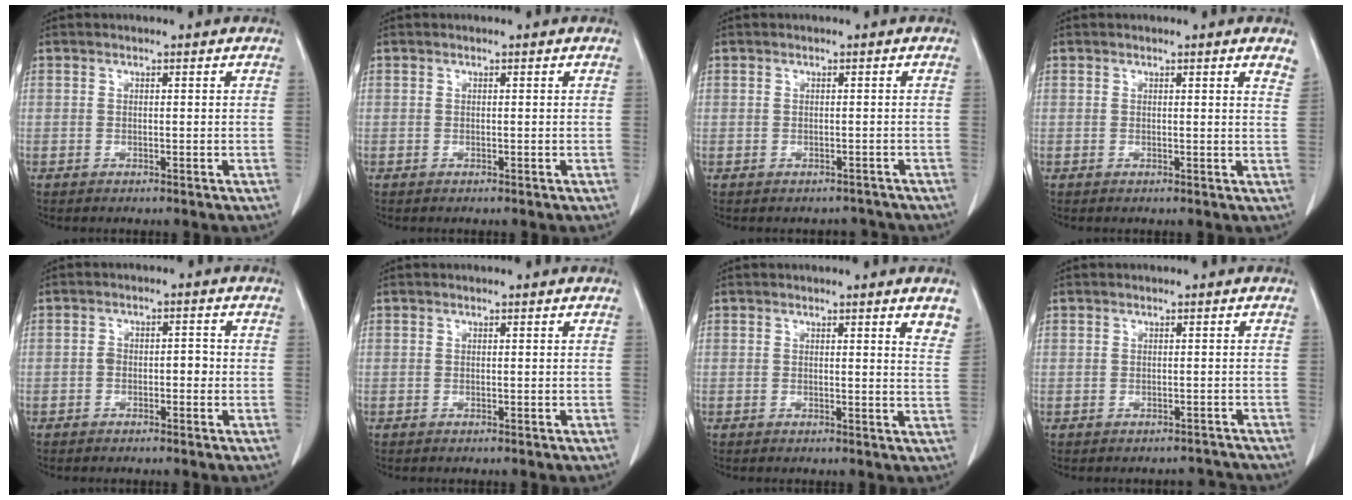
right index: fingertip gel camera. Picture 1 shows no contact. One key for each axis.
{"total": 0.0}
{"total": 1.8, "fx": -1.4, "fy": 1.1, "fz": -0.3, "tx": 0.007, "ty": 0.009, "tz": -0.018}
{"total": 2.8, "fx": 2.3, "fy": 0.1, "fz": 1.6, "tx": -0.020, "ty": -0.009, "tz": 0.012}
{"total": 2.7, "fx": -0.7, "fy": 1.5, "fz": 2.1, "tx": -0.031, "ty": 0.016, "tz": -0.010}
{"total": 0.0}
{"total": 4.1, "fx": 3.0, "fy": 0.2, "fz": 2.8, "tx": -0.030, "ty": -0.013, "tz": 0.021}
{"total": 1.9, "fx": -1.5, "fy": 1.0, "fz": -0.6, "tx": 0.014, "ty": 0.009, "tz": -0.015}